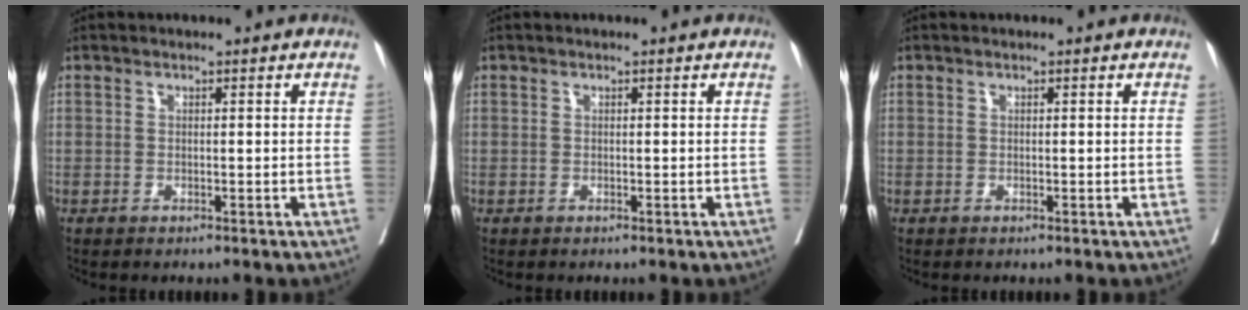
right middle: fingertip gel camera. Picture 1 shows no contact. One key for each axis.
{"total": 0.0}
{"total": 0.0}